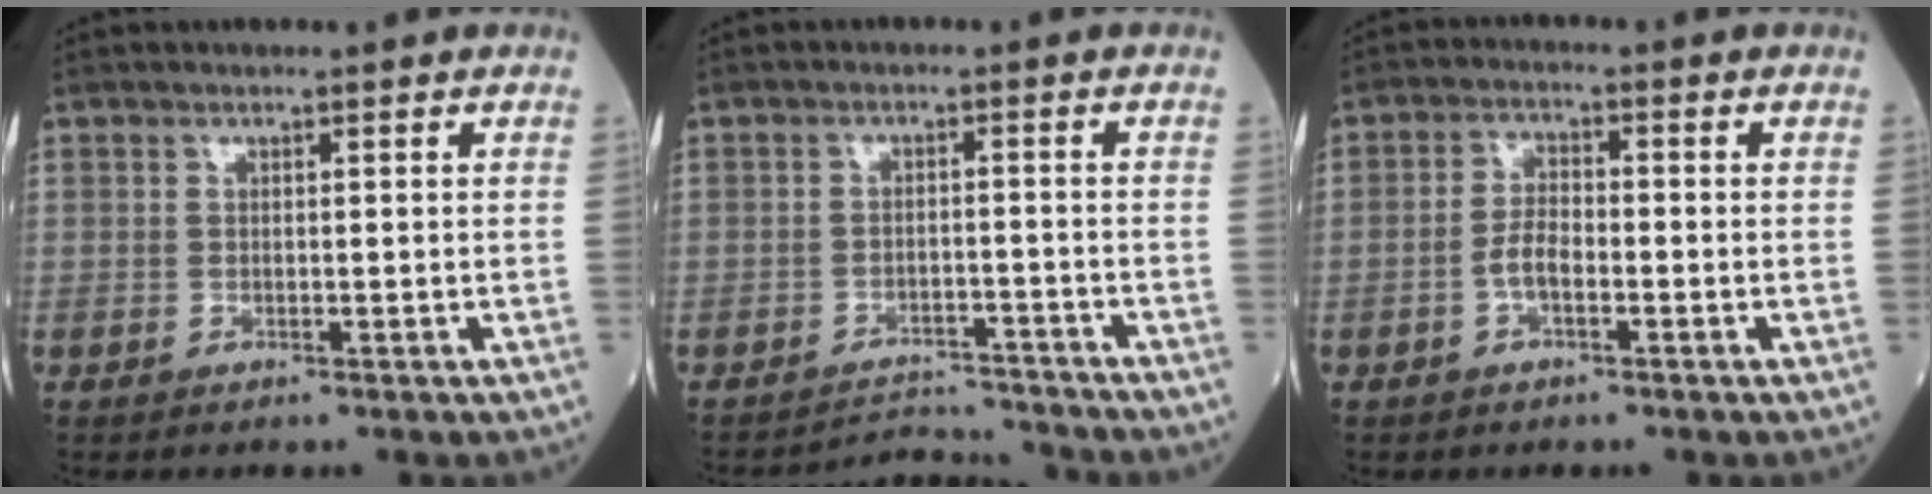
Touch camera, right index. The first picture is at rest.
{"total": 5.0, "force": [-4.7, -0.2, -1.6], "torque": [0.024, 0.009, -0.068]}
{"total": 3.6, "force": [-1.3, 1.5, 3.1], "torque": [-0.062, 0.009, -0.027]}